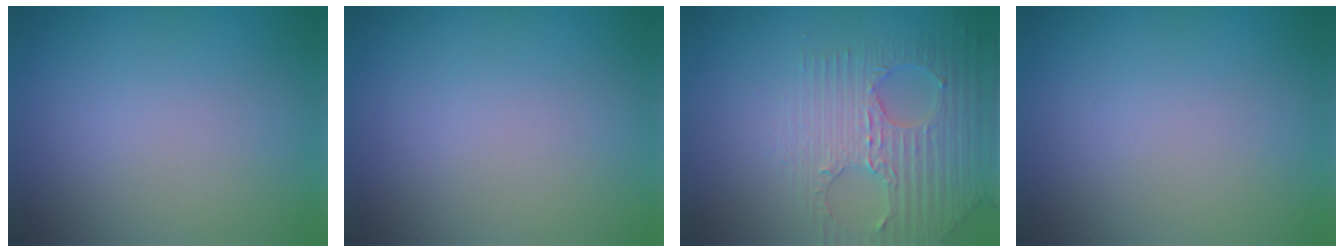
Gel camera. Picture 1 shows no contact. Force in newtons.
{"total": 0.0}
{"total": 3.5, "press": 3.5, "slide": 0.6}
{"total": 0.0}